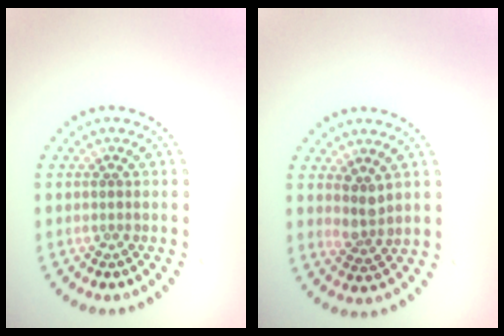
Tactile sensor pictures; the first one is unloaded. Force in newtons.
{"total": 1.9, "press": 1.5, "slide": 1.2}